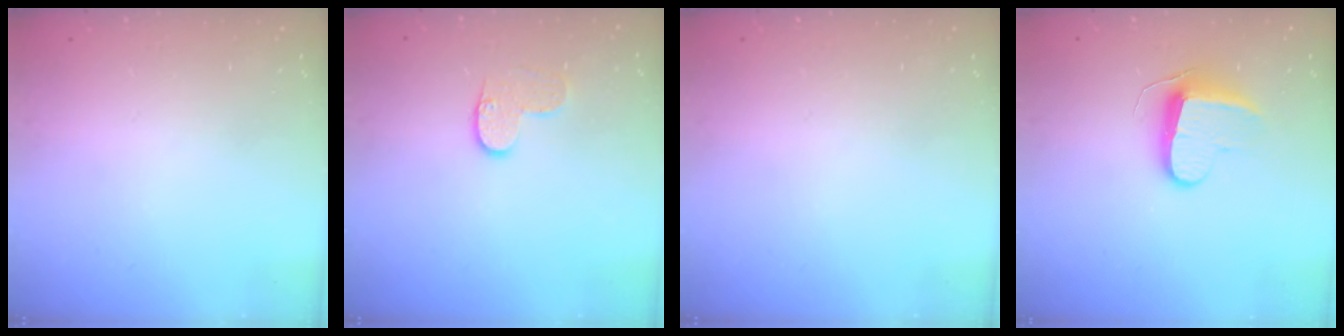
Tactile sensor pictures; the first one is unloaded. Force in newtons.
{"total": 6.7, "press": 6.7, "slide": 0.1}
{"total": 0.0}
{"total": 9.3, "press": 9.3, "slide": 0.0}